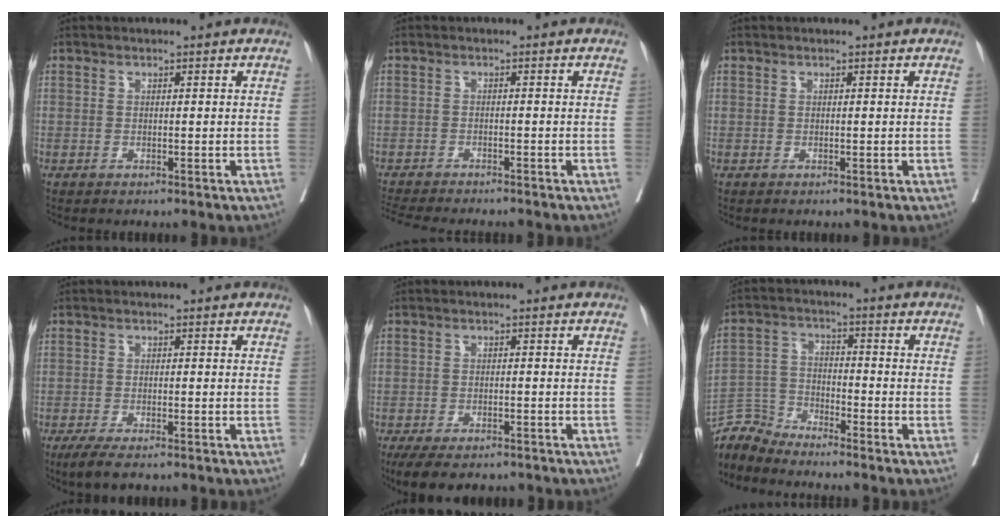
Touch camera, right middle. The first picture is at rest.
{"total": 10.9, "force": [-10.0, 1.5, 4.3], "torque": [-0.070, -0.014, -0.141]}
{"total": 0.0}
{"total": 4.2, "force": [-3.0, 0.8, 2.7], "torque": [-0.047, -0.011, -0.050]}
{"total": 8.7, "force": [-7.0, 2.9, 4.3], "torque": [-0.062, -0.007, -0.102]}
{"total": 6.0, "force": [-5.9, 0.3, -1.3], "torque": [0.021, 0.012, -0.120]}